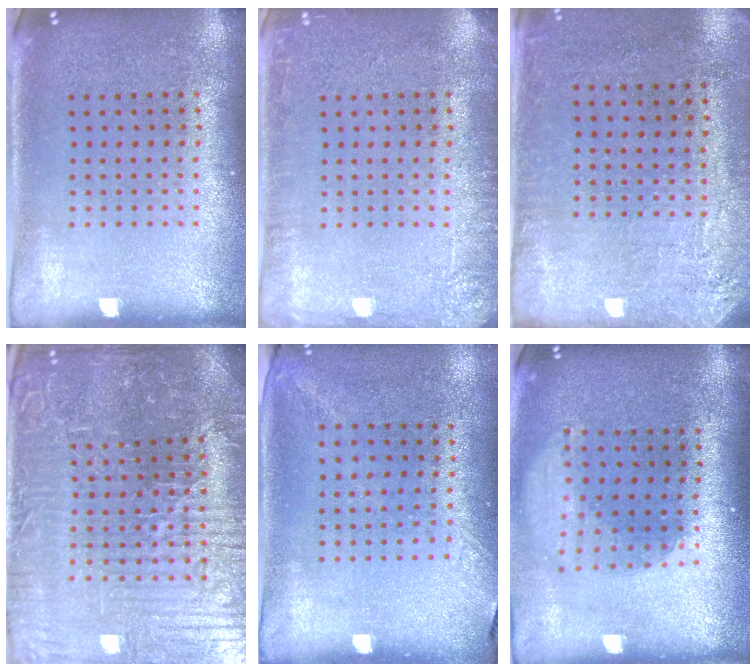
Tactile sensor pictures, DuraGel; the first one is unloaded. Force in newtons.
{"total": 2.4, "press": 2.3, "slide": 0.3}
{"total": 2.7, "press": 2.3, "slide": 1.4}
{"total": 5.5, "press": 5.2, "slide": 1.5}
{"total": 1.3, "press": 1.0, "slide": 0.9}
{"total": 1.7, "press": 1.3, "slide": 1.1}